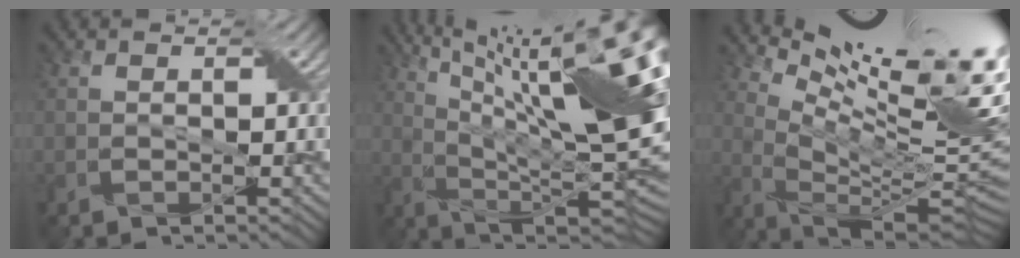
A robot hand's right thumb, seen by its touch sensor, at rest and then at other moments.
{"total": 23.1, "force": [8.9, 7.4, 20.0], "torque": [-0.276, 0.048, 0.143]}
{"total": 17.2, "force": [9.4, 4.1, 13.8], "torque": [-0.220, -0.002, 0.164]}